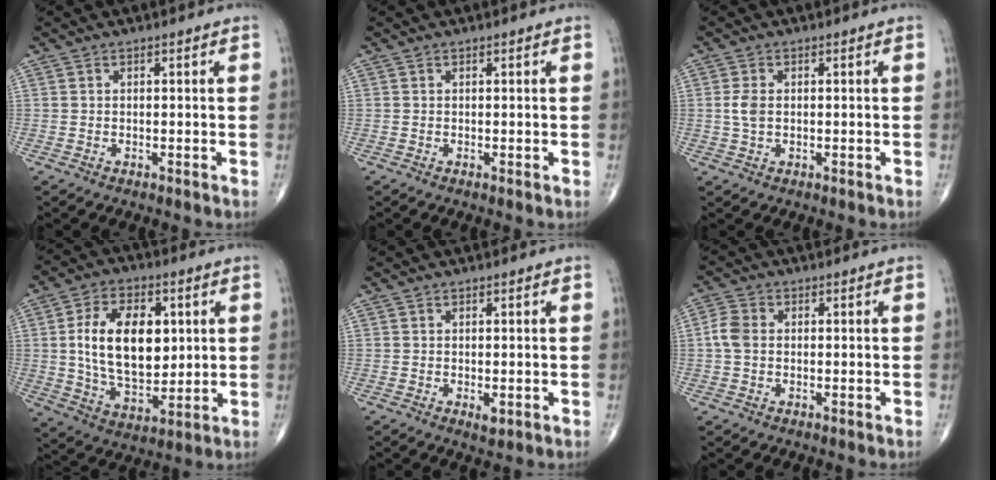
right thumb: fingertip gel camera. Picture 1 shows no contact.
{"total": 0.0}
{"total": 2.8, "force": [0.1, 1.7, 2.2], "torque": [-0.050, 0.002, 0.001]}
{"total": 16.8, "force": [2.7, 9.8, 13.3], "torque": [-0.202, -0.013, 0.052]}
{"total": 1.4, "force": [-0.2, 0.7, 1.2], "torque": [-0.017, -0.004, -0.002]}
{"total": 3.7, "force": [0.0, 2.7, 2.5], "torque": [-0.057, 0.010, -0.007]}